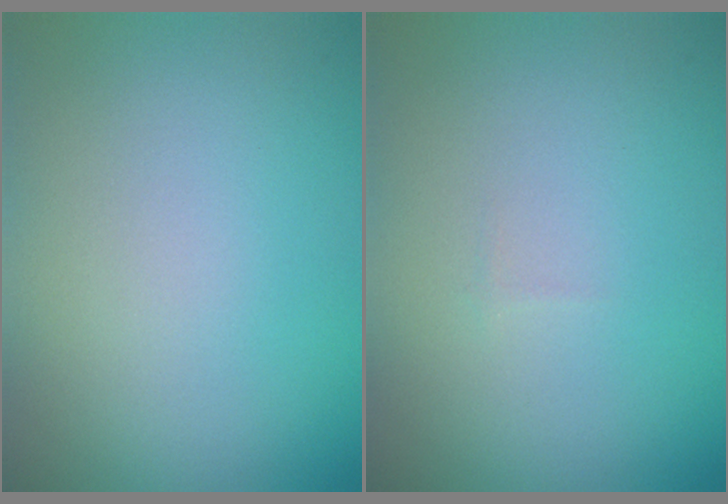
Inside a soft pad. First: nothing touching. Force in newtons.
{"total": 0.0}